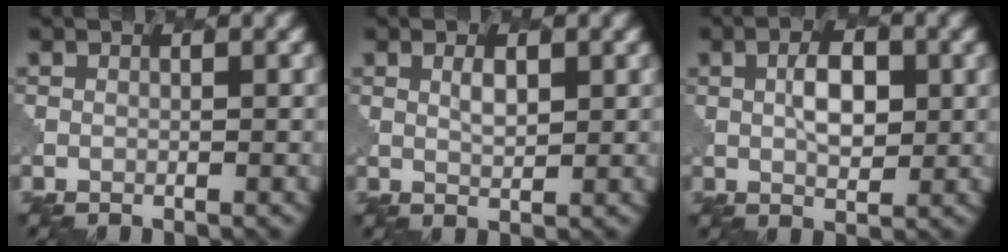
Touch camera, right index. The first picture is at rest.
{"total": 1.4, "force": [0.7, 0.5, 1.1], "torque": [-0.023, 0.001, 0.015]}
{"total": 3.6, "force": [0.6, 1.9, 3.0], "torque": [-0.057, 0.004, 0.009]}